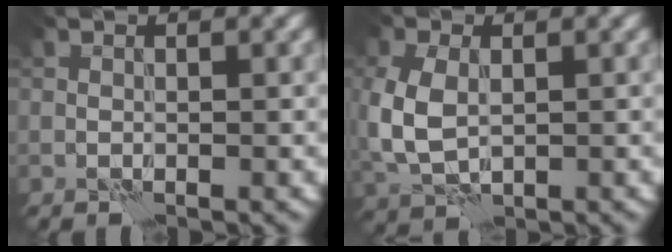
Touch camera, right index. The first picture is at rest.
{"total": 5.4, "force": [0.2, 3.6, 4.0], "torque": [-0.109, 0.003, 0.006]}